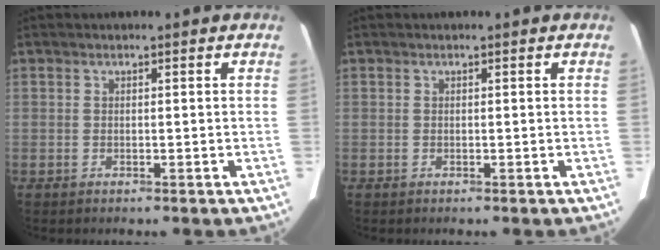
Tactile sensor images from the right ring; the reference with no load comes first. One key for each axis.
{"total": 0.0}